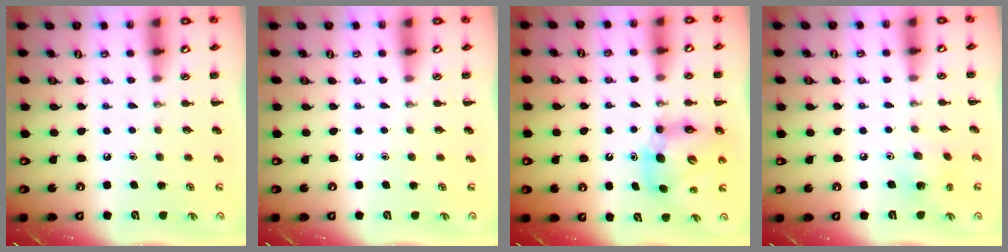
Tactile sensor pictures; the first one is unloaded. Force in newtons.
{"total": 0.0}
{"total": 10.4, "press": 10.0, "slide": 3.1}
{"total": 3.3, "press": 3.2, "slide": 0.6}